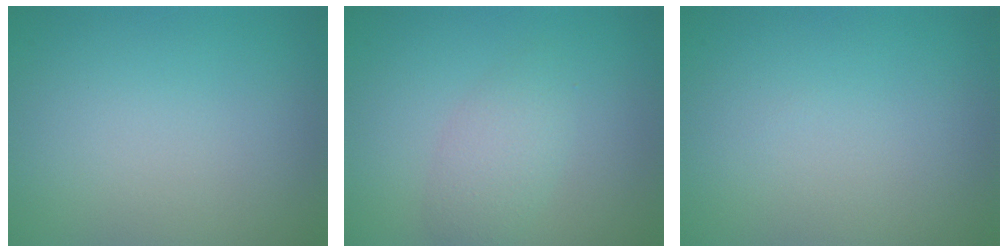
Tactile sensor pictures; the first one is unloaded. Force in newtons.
{"total": 2.6, "press": 2.6, "slide": 0.2}
{"total": 0.0}